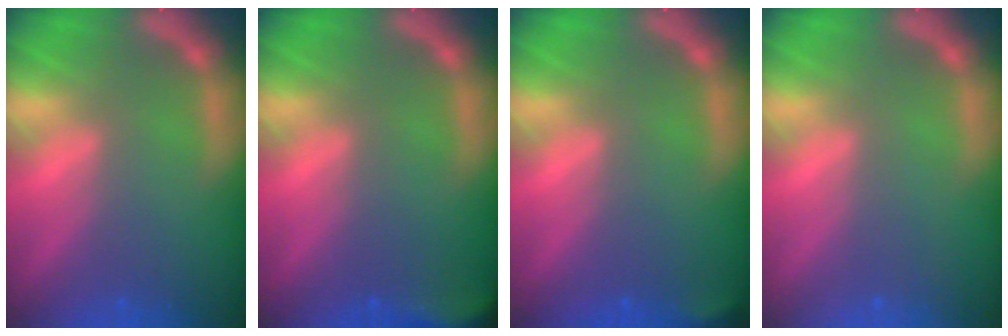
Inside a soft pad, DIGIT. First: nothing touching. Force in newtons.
{"total": 4.4}
{"total": 1.4}
{"total": 0.0}